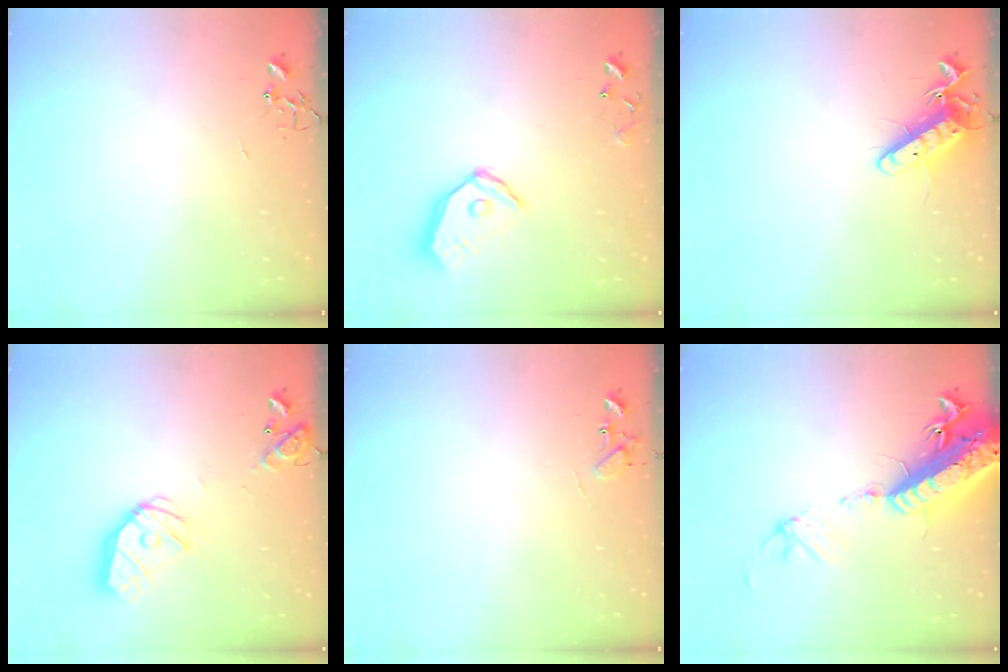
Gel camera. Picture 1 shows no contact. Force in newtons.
{"total": 14.1, "press": 13.9, "slide": 2.0}
{"total": 12.0, "press": 11.9, "slide": 1.2}
{"total": 16.5, "press": 16.3, "slide": 2.2}
{"total": 7.6, "press": 7.6, "slide": 0.6}
{"total": 21.7, "press": 21.1, "slide": 4.7}